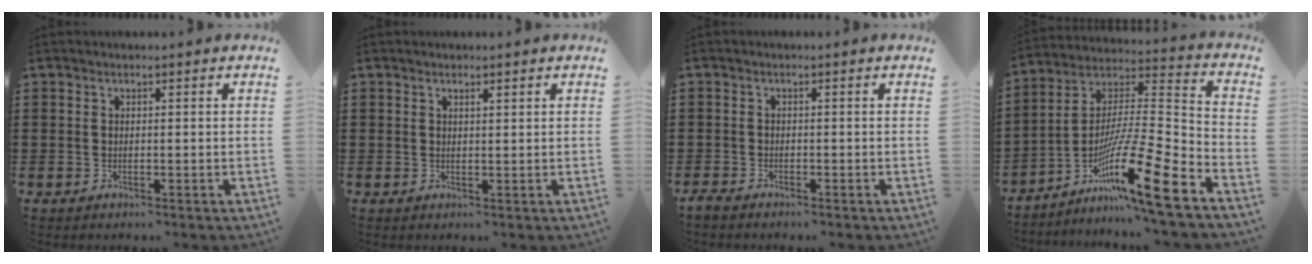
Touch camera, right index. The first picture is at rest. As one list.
[{"total": 0.8, "force": [0.5, 0.2, 0.5], "torque": [-0.010, 0.001, 0.009]}, {"total": 1.2, "force": [-1.2, 0.2, 0.1], "torque": [-0.006, 0.001, -0.025]}, {"total": 15.9, "force": [-9.4, 1.4, 12.8], "torque": [-0.229, 0.004, -0.172]}]